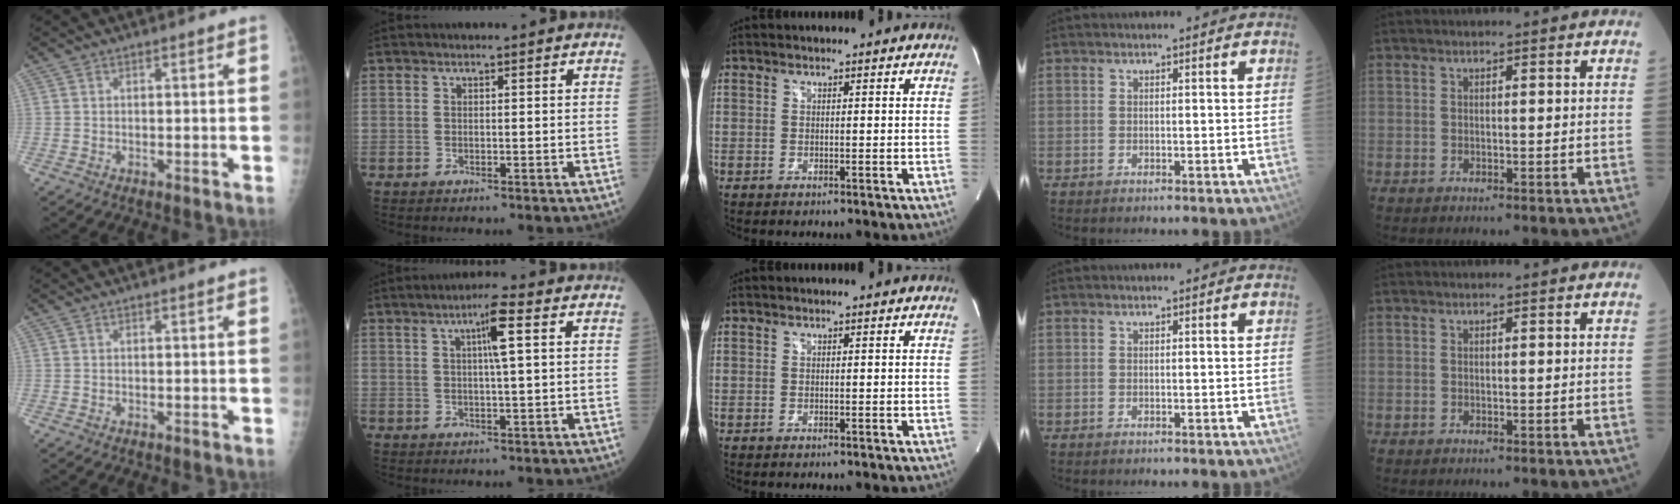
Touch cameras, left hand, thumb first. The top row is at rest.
{"index": {"total": 4.7, "force": [1.3, -0.4, 4.5], "torque": [-0.073, 0.002, 0.018]}}